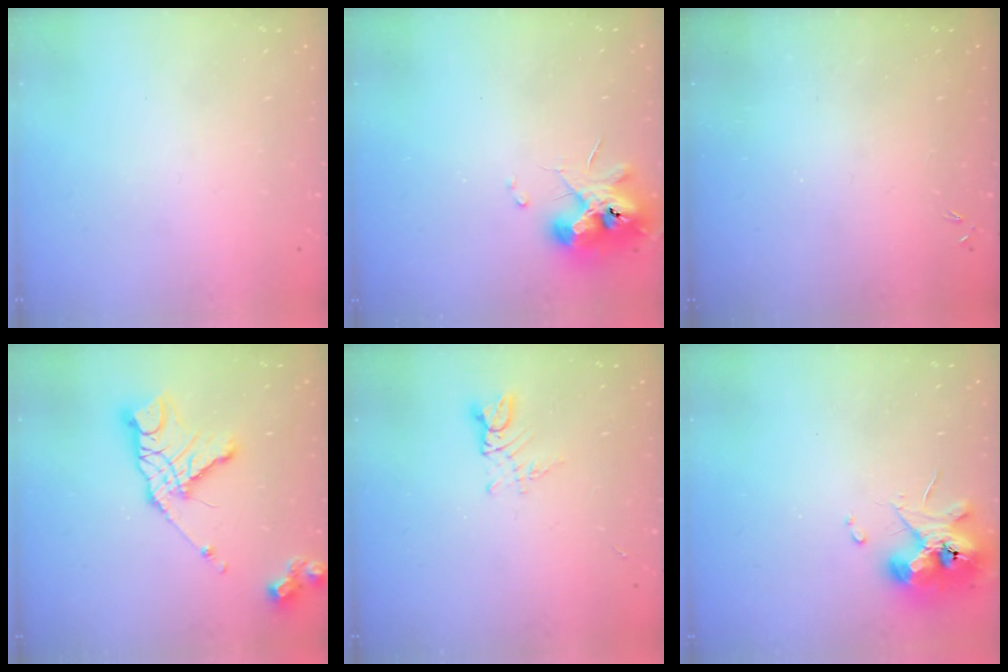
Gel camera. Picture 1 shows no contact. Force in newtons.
{"total": 10.9, "press": 10.9, "slide": 1.1}
{"total": 0.0}
{"total": 15.5, "press": 15.4, "slide": 1.5}
{"total": 2.8, "press": 2.8, "slide": 0.3}
{"total": 10.8, "press": 10.7, "slide": 1.4}